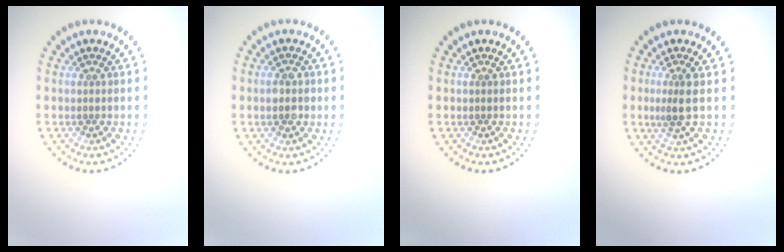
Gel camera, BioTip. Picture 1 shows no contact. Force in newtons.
{"total": 1.8, "press": 1.8, "slide": 0.3}
{"total": 0.0}
{"total": 1.9, "press": 1.5, "slide": 1.1}